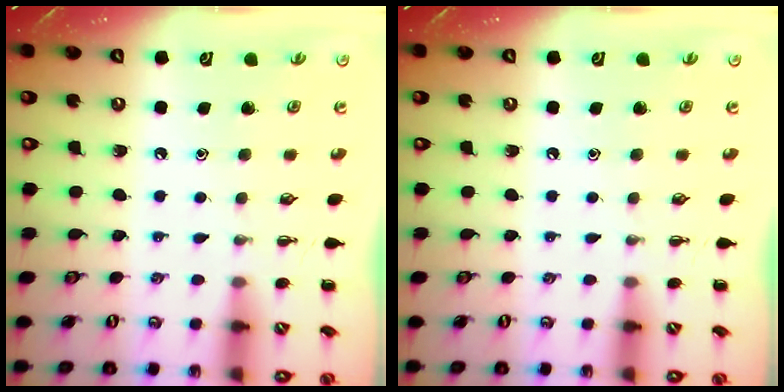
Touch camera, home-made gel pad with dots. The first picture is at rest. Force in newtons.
{"total": 0.0}